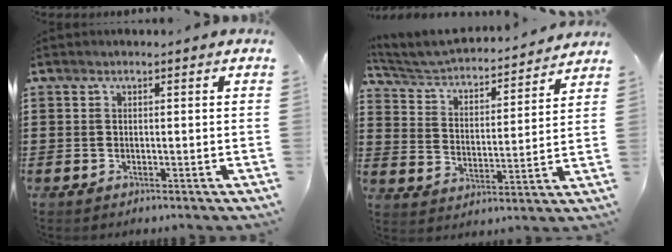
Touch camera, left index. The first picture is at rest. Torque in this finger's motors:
{"motor_torque": [0.98, -1.16, 0.26, 0.13]}